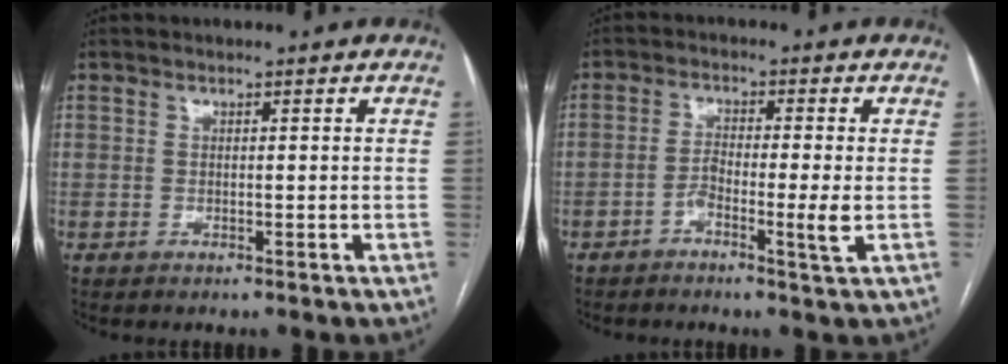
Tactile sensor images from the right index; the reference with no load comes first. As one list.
[{"total": 4.5, "force": [-1.6, 0.1, 4.2], "torque": [-0.080, 0.000, -0.030]}]